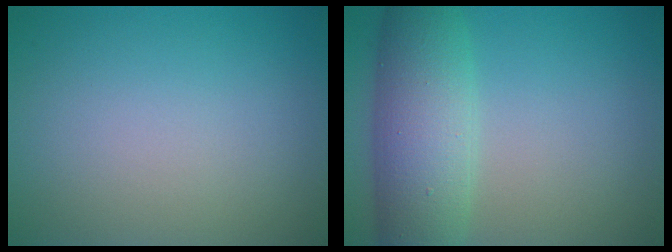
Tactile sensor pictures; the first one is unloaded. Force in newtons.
{"total": 7.2, "press": 7.2, "slide": 0.2}